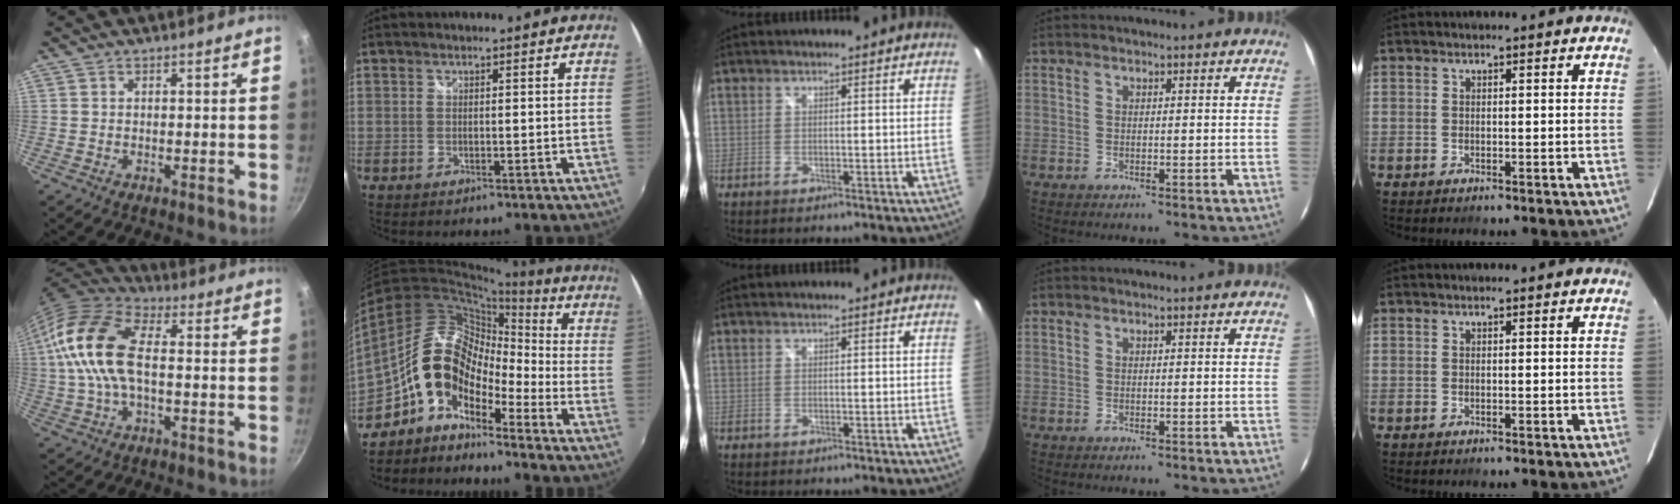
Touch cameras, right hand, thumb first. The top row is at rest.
{"thumb": {"total": 15.9, "force": [0.4, 8.5, 13.4], "torque": [-0.263, 0.031, -0.009]}, "index": {"total": 12.6, "force": [-7.4, 7.0, 7.4], "torque": [-0.122, 0.024, -0.155]}}